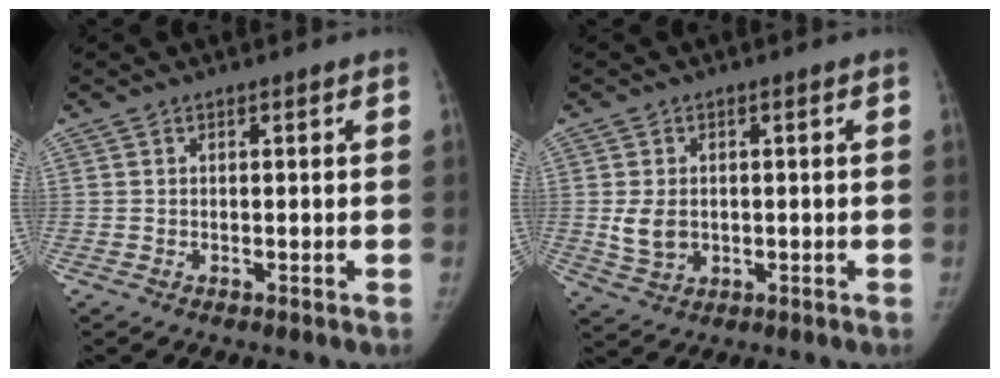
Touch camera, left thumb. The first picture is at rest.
{"total": 5.0, "force": [-0.1, 3.8, 3.3], "torque": [-0.052, -0.004, 0.008]}